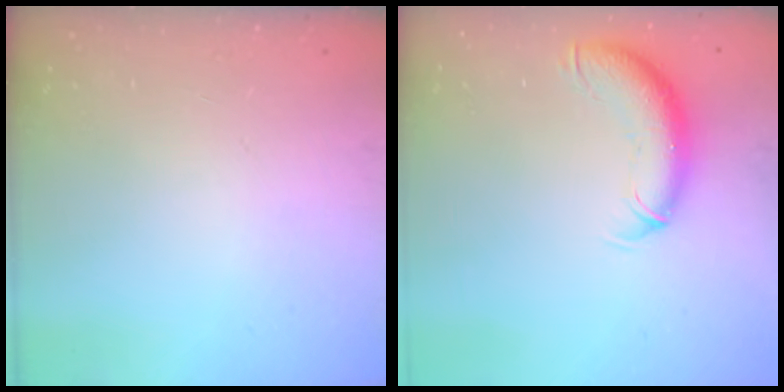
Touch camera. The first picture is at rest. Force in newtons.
{"total": 10.9, "press": 10.6, "slide": 2.3}